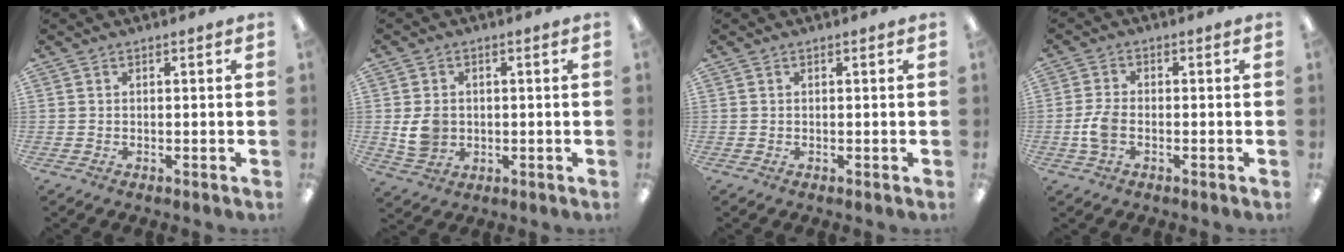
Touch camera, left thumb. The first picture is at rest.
{"total": 6.0, "force": [-0.1, 5.0, 3.3], "torque": [-0.059, 0.002, -0.002]}
{"total": 0.0}
{"total": 5.4, "force": [-1.2, 3.2, 4.2], "torque": [-0.088, 0.004, -0.023]}